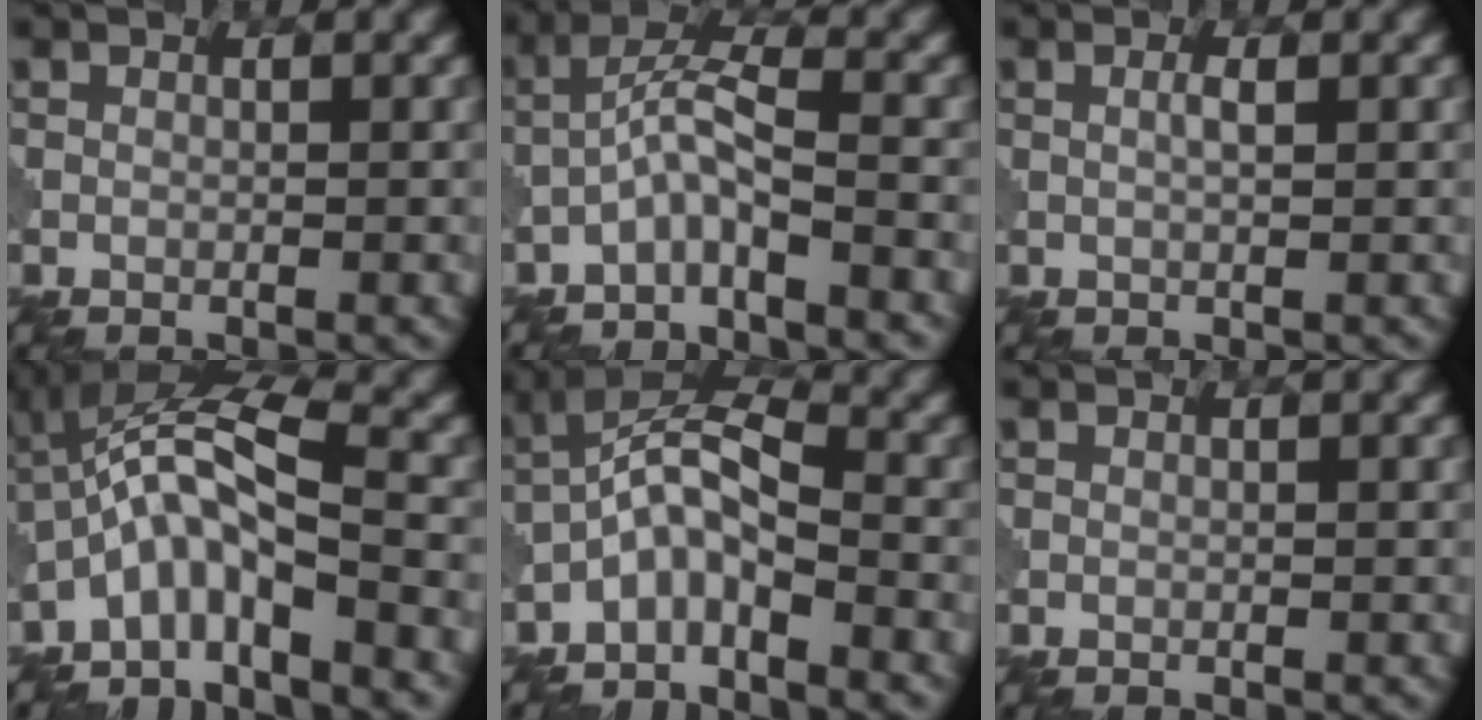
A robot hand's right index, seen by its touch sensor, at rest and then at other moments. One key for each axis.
{"total": 3.7, "fx": -2.1, "fy": 0.5, "fz": 3.0, "tx": -0.058, "ty": 0.017, "tz": -0.049}
{"total": 1.1, "fx": 0.2, "fy": 0.1, "fz": 1.1, "tx": -0.023, "ty": 0.004, "tz": 0.003}
{"total": 6.9, "fx": -2.9, "fy": 1.8, "fz": 6.0, "tx": -0.117, "ty": 0.019, "tz": -0.068}
{"total": 4.9, "fx": -2.4, "fy": 1.7, "fz": 3.9, "tx": -0.074, "ty": 0.020, "tz": -0.056}
{"total": 0.0}